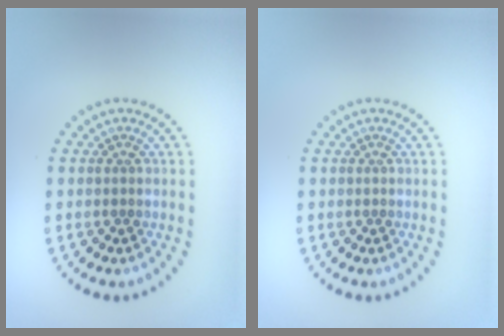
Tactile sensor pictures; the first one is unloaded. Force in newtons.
{"total": 0.0}